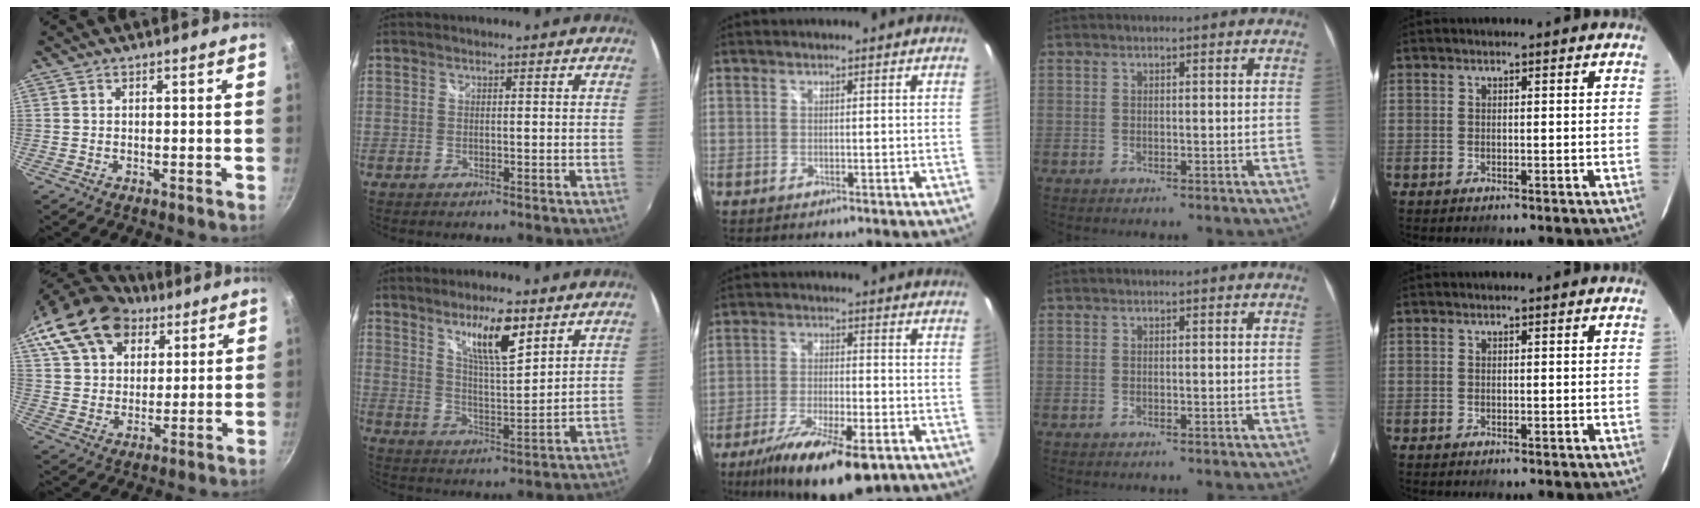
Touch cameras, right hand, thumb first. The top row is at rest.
{"thumb": {"total": 21.2, "force": [11.5, 14.3, 10.5], "torque": [-0.200, 0.011, 0.208]}, "index": {"total": 9.9, "force": [6.1, 2.0, 7.5], "torque": [-0.122, -0.003, 0.109]}, "middle": {"total": 16.3, "force": [-10.3, 4.8, 11.7], "torque": [-0.224, -0.040, -0.170]}}